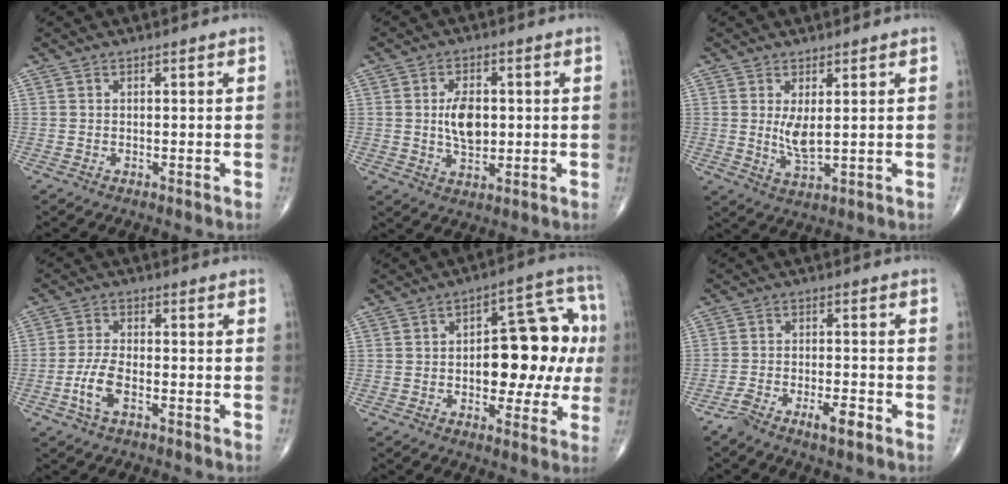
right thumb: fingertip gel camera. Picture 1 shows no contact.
{"total": 7.2, "force": [0.5, 4.3, 5.8], "torque": [-0.085, -0.005, 0.010]}
{"total": 4.4, "force": [0.8, 1.6, 4.1], "torque": [-0.075, -0.018, 0.024]}
{"total": 5.4, "force": [-2.3, 2.3, 4.3], "torque": [-0.094, 0.017, -0.046]}
{"total": 17.6, "force": [0.0, 9.2, 15.0], "torque": [-0.156, 0.038, 0.003]}
{"total": 5.5, "force": [-3.7, 1.4, 3.9], "torque": [-0.078, 0.025, -0.062]}